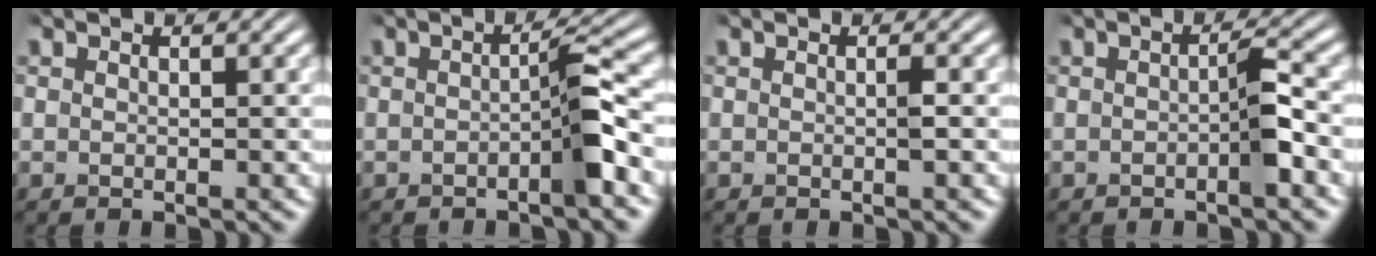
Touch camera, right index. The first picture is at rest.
{"total": 2.6, "force": [-0.6, 0.0, 2.6], "torque": [-0.027, 0.010, -0.016]}
{"total": 0.5, "force": [0.1, -0.1, 0.5], "torque": [-0.005, 0.002, 0.000]}
{"total": 1.9, "force": [-0.4, 0.1, 1.8], "torque": [-0.017, 0.008, -0.012]}